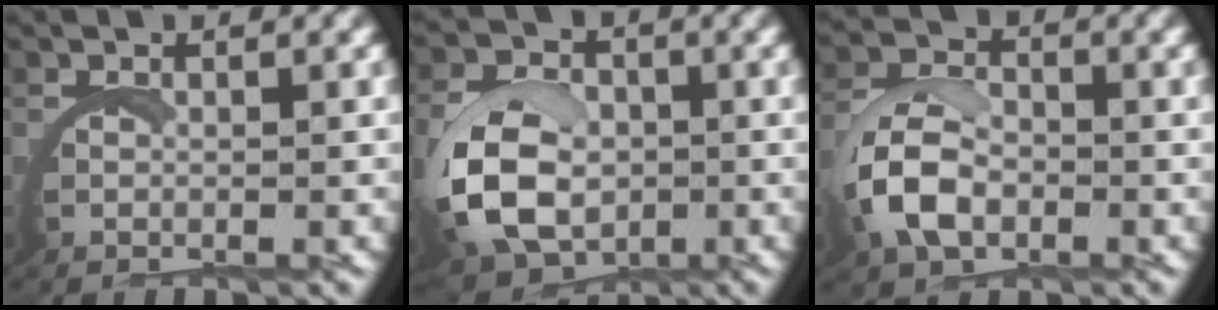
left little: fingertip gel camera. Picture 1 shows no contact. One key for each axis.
{"total": 7.4, "fx": -0.8, "fy": 5.7, "fz": 4.5, "tx": -0.118, "ty": -0.032, "tz": -0.003}
{"total": 3.9, "fx": -0.5, "fy": 2.7, "fz": 2.7, "tx": -0.061, "ty": 0.001, "tz": -0.012}